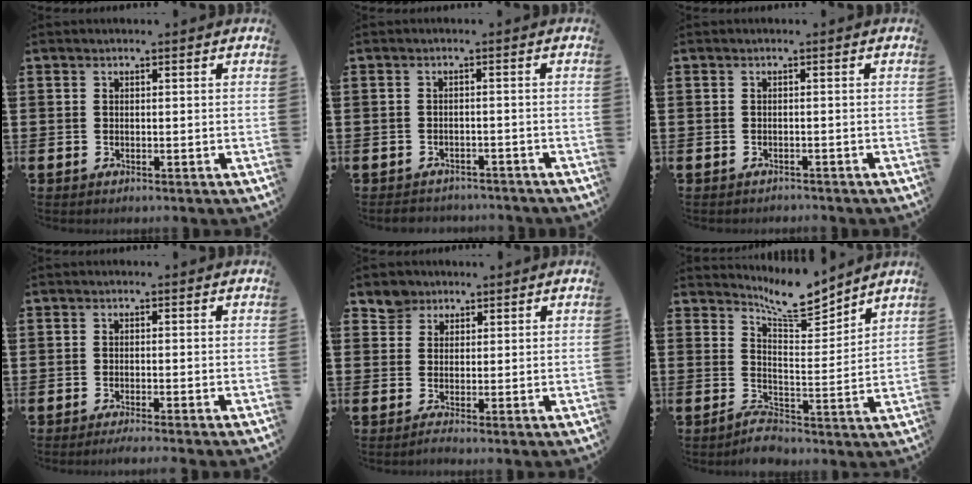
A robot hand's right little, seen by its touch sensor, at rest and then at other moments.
{"total": 1.4, "force": [-1.4, 0.2, -0.2], "torque": [-0.003, 0.003, -0.031]}
{"total": 0.6, "force": [-0.6, 0.1, -0.1], "torque": [-0.001, -0.002, -0.013]}
{"total": 1.0, "force": [-0.8, -0.1, 0.6], "torque": [-0.009, -0.002, -0.015]}
{"total": 2.9, "force": [2.1, 2.0, 0.1], "torque": [0.000, -0.007, 0.034]}
{"total": 6.6, "force": [5.1, 2.6, 3.2], "torque": [-0.061, -0.040, 0.086]}